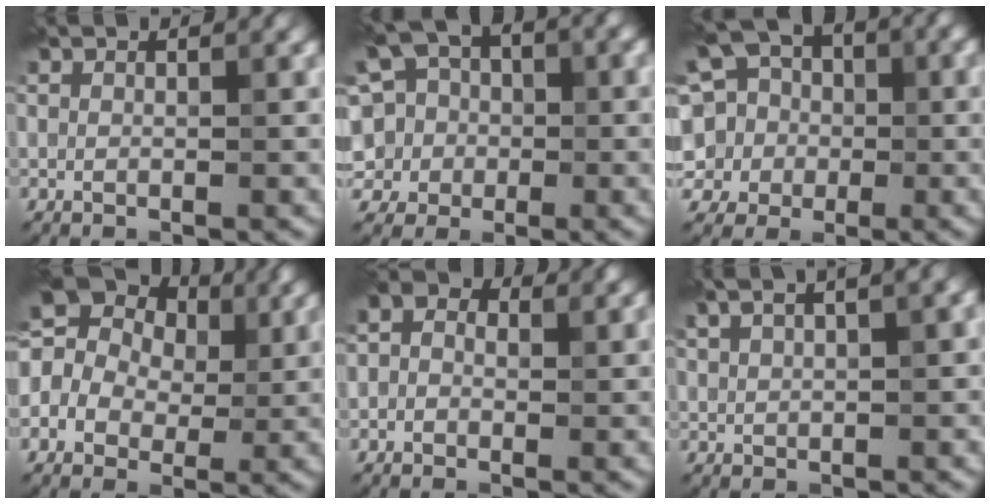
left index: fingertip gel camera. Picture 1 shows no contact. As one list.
[{"total": 8.2, "force": [-0.8, 7.3, 3.8], "torque": [-0.068, 0.029, -0.045]}, {"total": 7.7, "force": [0.0, 7.1, 3.0], "torque": [-0.063, 0.034, -0.031]}, {"total": 12.7, "force": [3.9, 10.1, 6.6], "torque": [-0.122, 0.044, 0.030]}, {"total": 3.9, "force": [1.0, 2.9, 2.4], "torque": [-0.015, 0.008, -0.019]}, {"total": 4.8, "force": [2.9, 1.5, 3.6], "torque": [-0.063, 0.021, 0.049]}]